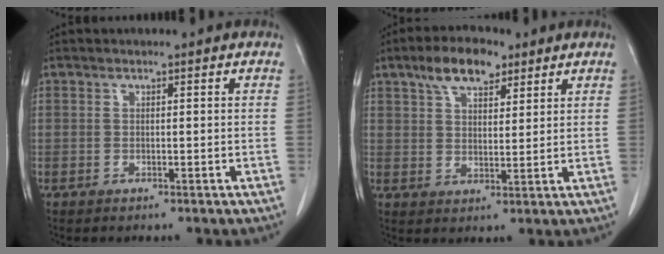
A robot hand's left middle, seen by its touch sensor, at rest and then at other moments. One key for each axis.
{"total": 7.6, "fx": 4.9, "fy": 3.2, "fz": 4.8, "tx": -0.087, "ty": 0.016, "tz": 0.088}